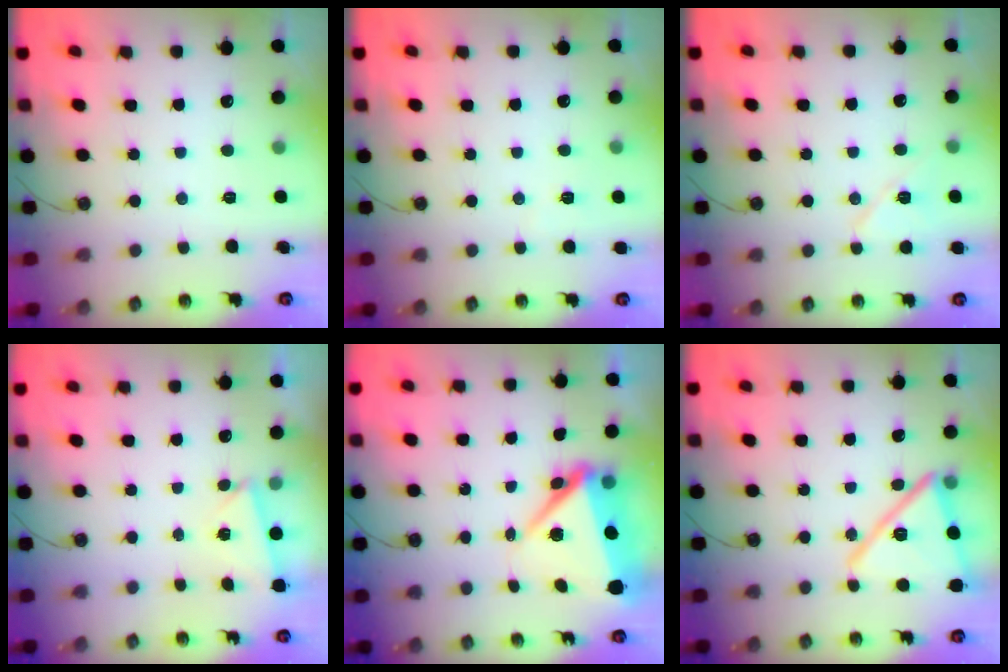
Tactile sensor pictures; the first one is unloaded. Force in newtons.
{"total": 2.3, "press": 2.2, "slide": 0.5}
{"total": 8.1, "press": 8.1, "slide": 1.1}
{"total": 2.2, "press": 2.2, "slide": 0.2}
{"total": 10.3, "press": 10.2, "slide": 1.2}
{"total": 18.0, "press": 18.0, "slide": 1.1}